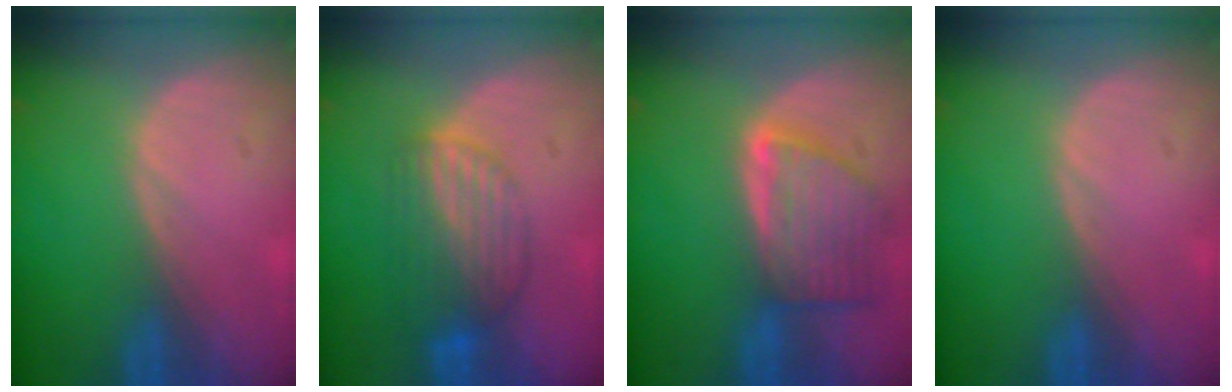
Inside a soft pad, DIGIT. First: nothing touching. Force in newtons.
{"total": 6.4, "press": 6.3, "slide": 0.7}
{"total": 7.9, "press": 7.2, "slide": 3.3}
{"total": 0.0}